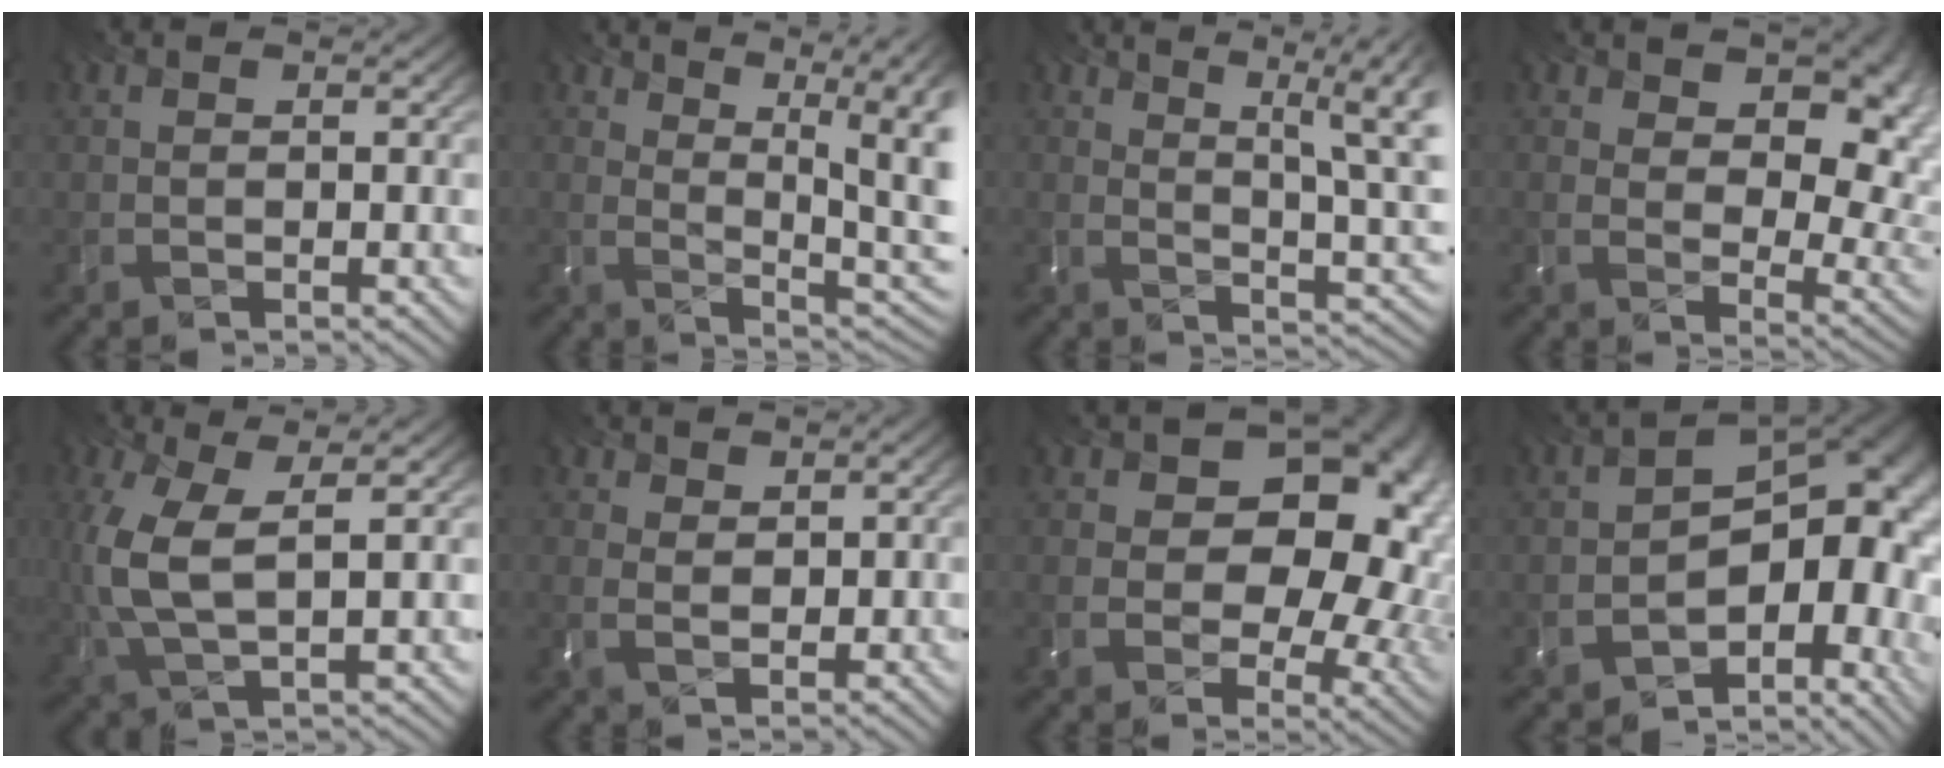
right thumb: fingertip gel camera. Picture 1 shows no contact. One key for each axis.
{"total": 9.8, "fx": 4.3, "fy": 4.5, "fz": 7.6, "tx": -0.142, "ty": 0.007, "tz": 0.087}
{"total": 11.1, "fx": 4.9, "fy": 4.2, "fz": 9.1, "tx": -0.158, "ty": 0.002, "tz": 0.090}
{"total": 11.7, "fx": 5.8, "fy": 6.2, "fz": 8.1, "tx": -0.153, "ty": -0.009, "tz": 0.118}
{"total": 7.5, "fx": -0.9, "fy": 3.7, "fz": 6.5, "tx": -0.188, "ty": -0.020, "tz": 0.008}
{"total": 1.1, "fx": 0.7, "fy": 0.1, "fz": -0.8, "tx": -0.009, "ty": -0.010, "tz": 0.042}
{"total": 16.0, "fx": 3.4, "fy": 11.7, "fz": 10.3, "tx": -0.144, "ty": -0.006, "tz": 0.096}
{"total": 13.1, "fx": -4.7, "fy": 7.8, "fz": 9.4, "tx": -0.137, "ty": -0.037, "tz": -0.048}